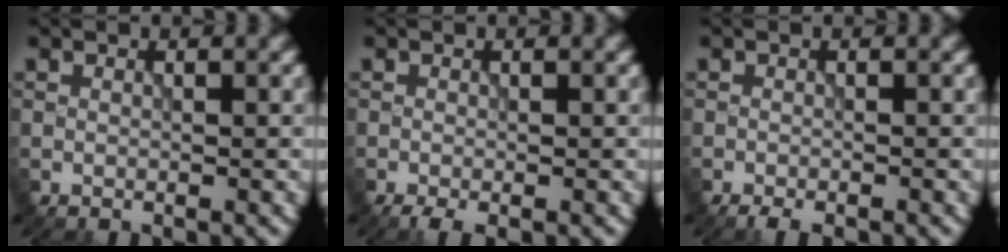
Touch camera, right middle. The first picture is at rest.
{"total": 1.4, "force": [-1.0, 0.3, 1.0], "torque": [-0.019, -0.005, -0.019]}
{"total": 1.6, "force": [-1.3, 0.4, 0.8], "torque": [-0.011, -0.002, -0.022]}